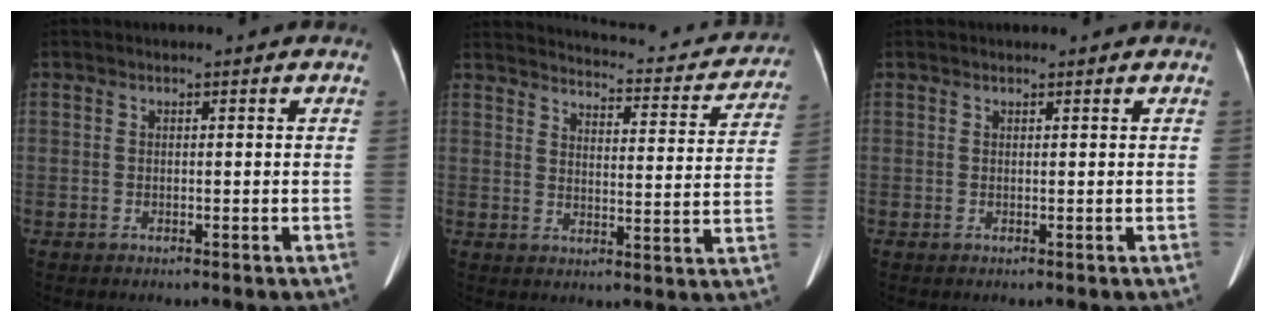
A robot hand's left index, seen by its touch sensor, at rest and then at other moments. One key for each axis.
{"total": 19.6, "fx": 18.0, "fy": 4.4, "fz": 6.5, "tx": -0.071, "ty": -0.032, "tz": 0.208}
{"total": 2.1, "fx": 1.9, "fy": 0.2, "fz": 0.8, "tx": -0.009, "ty": 0.011, "tz": 0.023}